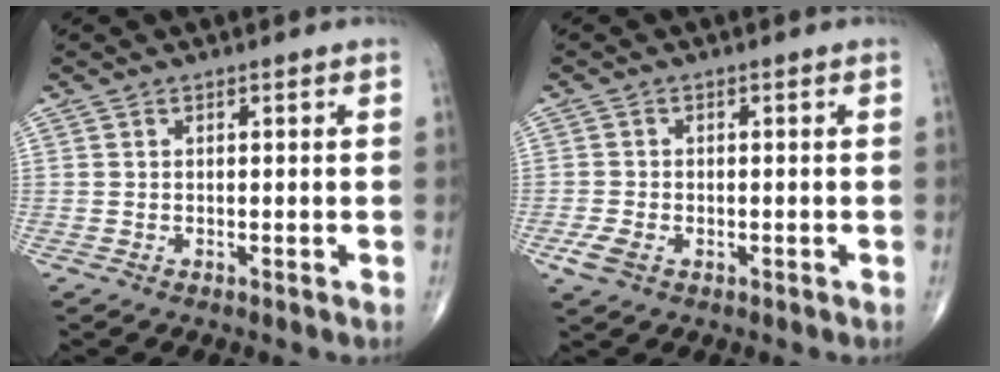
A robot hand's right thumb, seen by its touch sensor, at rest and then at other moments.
{"total": 3.2, "force": [-1.3, 2.1, 2.1], "torque": [-0.048, 0.000, -0.023]}